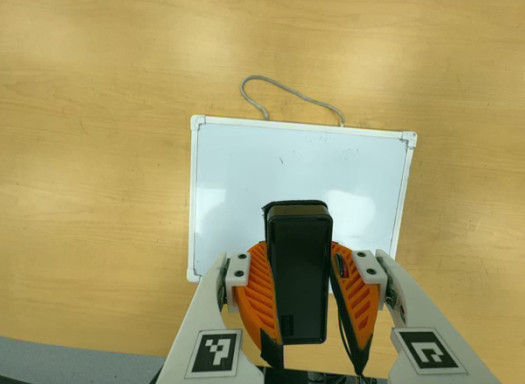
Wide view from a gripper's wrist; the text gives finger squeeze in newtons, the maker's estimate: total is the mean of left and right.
{"total": 8.6, "left": 7.4, "right": 9.9}